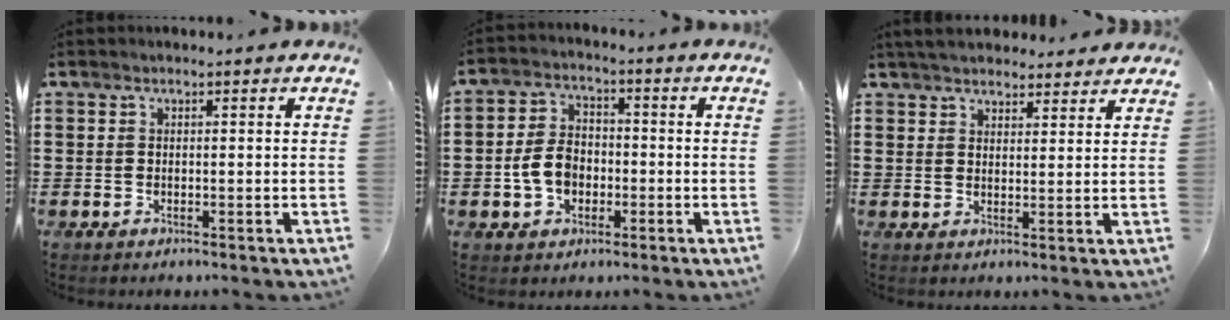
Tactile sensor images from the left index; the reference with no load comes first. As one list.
[{"total": 6.1, "force": [-1.6, 4.3, 4.0], "torque": [-0.097, 0.005, -0.036]}, {"total": 4.2, "force": [4.0, 1.0, 0.8], "torque": [-0.027, -0.005, 0.076]}]